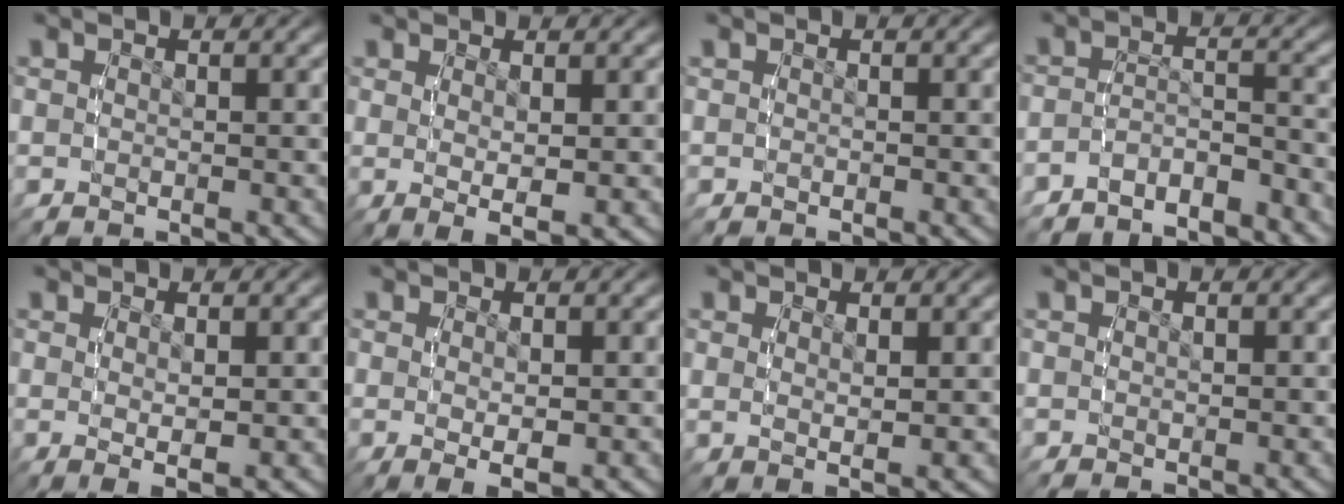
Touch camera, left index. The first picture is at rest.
{"total": 2.7, "force": [-0.3, 0.2, 2.7], "torque": [-0.044, -0.016, 0.009]}
{"total": 0.6, "force": [-0.5, 0.0, -0.2], "torque": [0.000, -0.007, -0.005]}
{"total": 6.2, "force": [-5.8, 1.9, 1.1], "torque": [-0.020, -0.025, -0.092]}
{"total": 1.8, "force": [0.2, -0.2, 1.8], "torque": [-0.029, -0.015, 0.016]}
{"total": 2.3, "force": [-0.4, 0.2, 2.3], "torque": [-0.037, -0.015, 0.007]}
{"total": 1.5, "force": [1.0, 0.1, 1.1], "torque": [-0.020, -0.015, 0.031]}
{"total": 0.0}